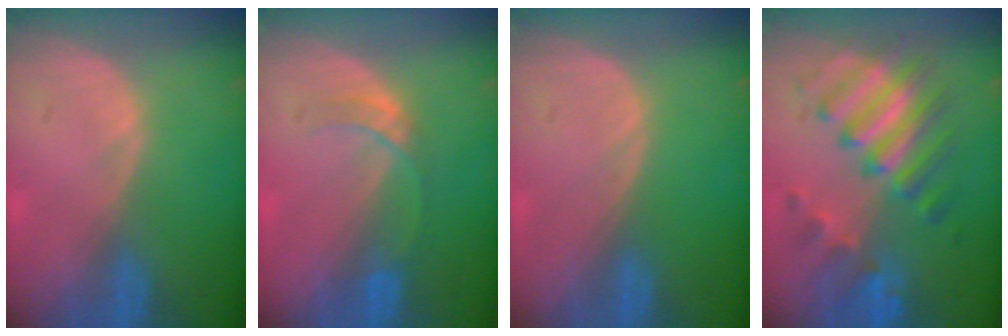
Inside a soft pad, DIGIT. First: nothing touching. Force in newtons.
{"total": 3.0, "press": 3.0, "slide": 0.3}
{"total": 0.0}
{"total": 9.0, "press": 9.0, "slide": 0.4}